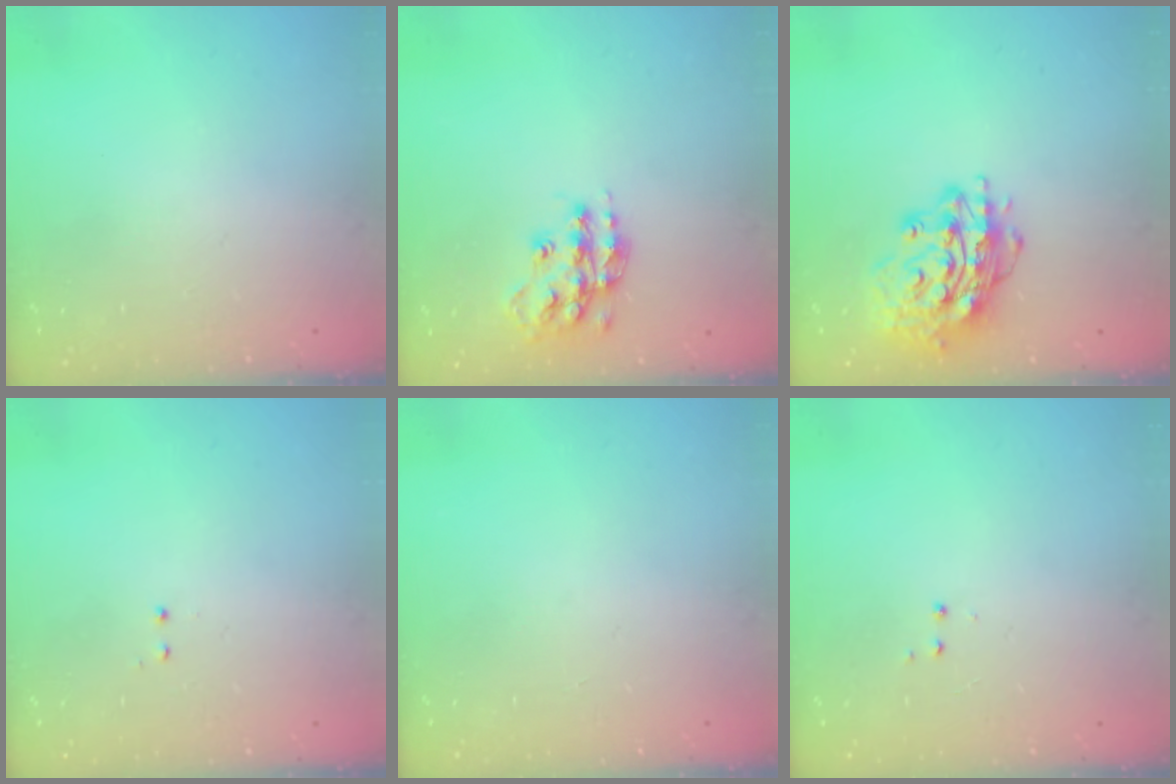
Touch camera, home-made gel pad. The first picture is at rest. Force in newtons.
{"total": 15.0, "press": 15.0, "slide": 1.0}
{"total": 15.5, "press": 15.5, "slide": 1.5}
{"total": 0.5, "press": 0.5, "slide": 0.3}
{"total": 0.0}
{"total": 2.9, "press": 2.8, "slide": 0.4}